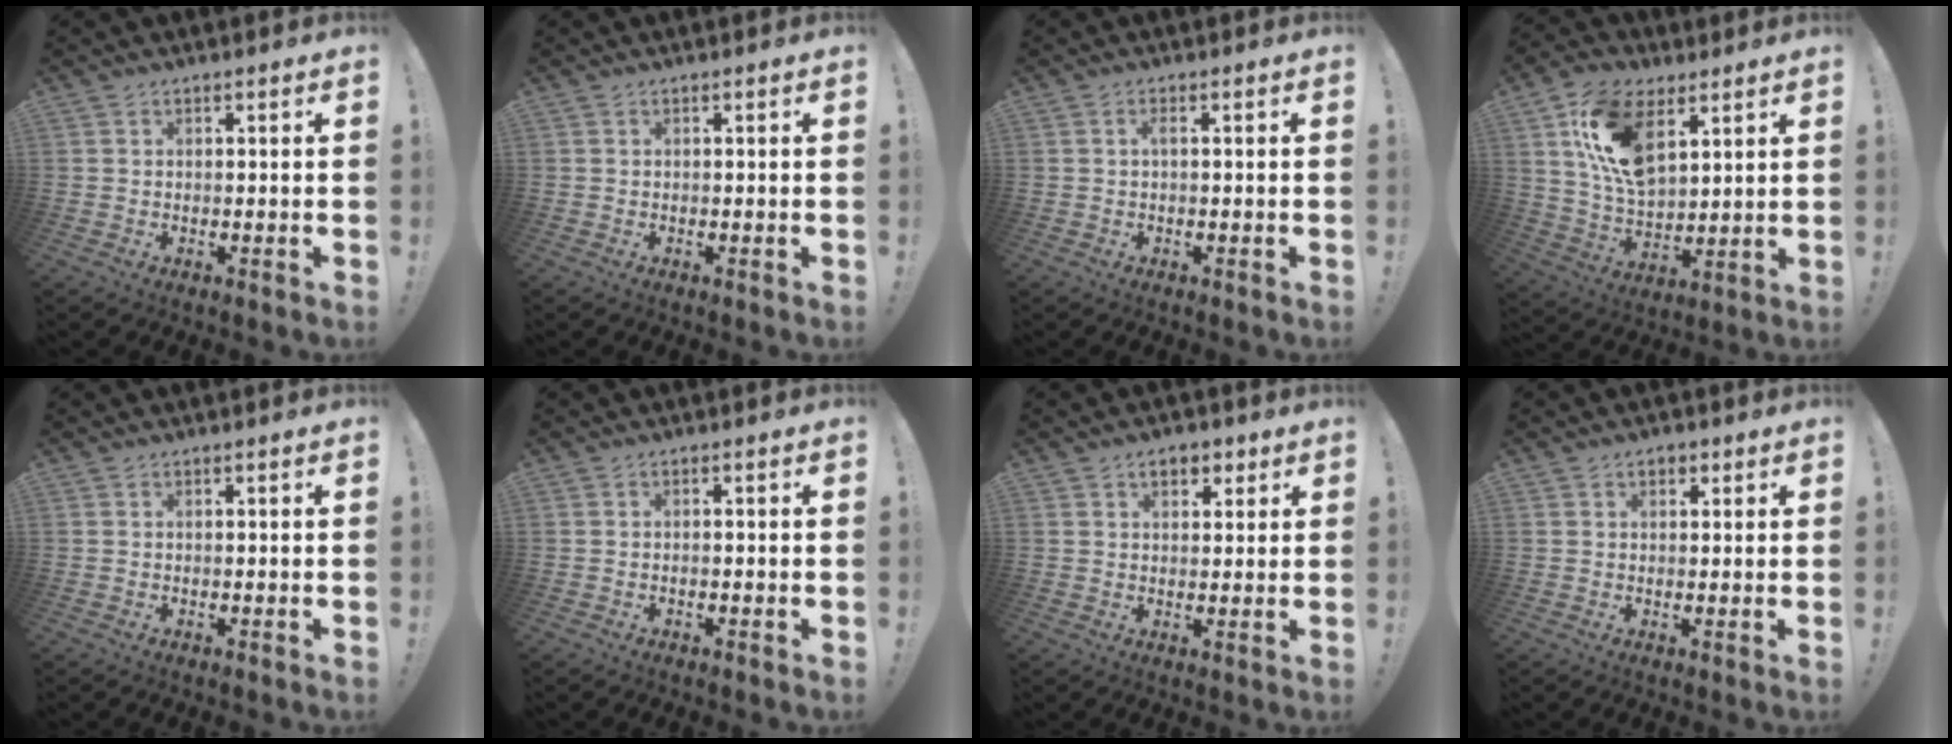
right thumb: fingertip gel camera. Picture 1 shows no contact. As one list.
[{"total": 0.0}, {"total": 1.4, "force": [-0.1, 0.2, 1.4], "torque": [-0.035, 0.006, -0.001]}, {"total": 17.3, "force": [7.9, 10.4, 11.4], "torque": [-0.224, -0.027, 0.146]}, {"total": 0.0}, {"total": 0.7, "force": [-0.6, 0.0, 0.3], "torque": [-0.008, 0.001, -0.010]}, {"total": 5.2, "force": [2.4, 3.5, 3.0], "torque": [-0.043, 0.004, 0.042]}, {"total": 2.4, "force": [0.9, 1.7, 1.4], "torque": [-0.021, 0.003, 0.015]}]